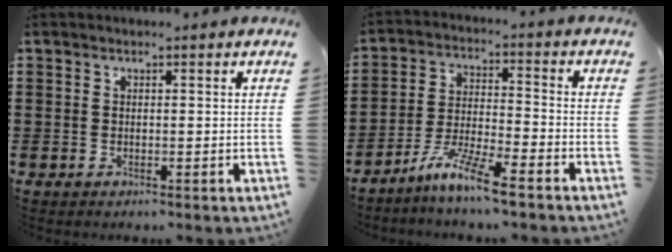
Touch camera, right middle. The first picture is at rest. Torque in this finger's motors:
{"motor_torque": [2.14, 0.00, 0.57, 0.15]}